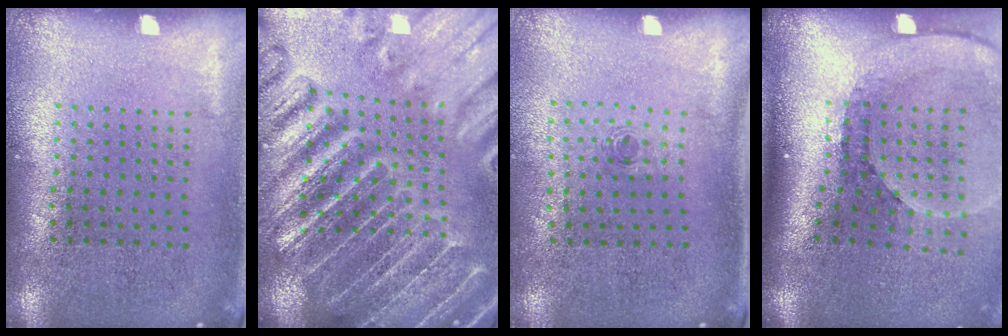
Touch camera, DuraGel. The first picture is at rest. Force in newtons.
{"total": 4.7, "press": 4.3, "slide": 1.9}
{"total": 0.6, "press": 0.2, "slide": 0.6}
{"total": 2.7, "press": 1.8, "slide": 1.9}